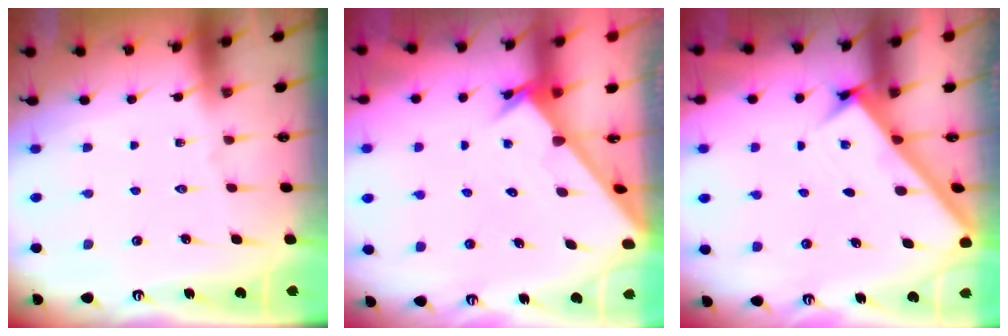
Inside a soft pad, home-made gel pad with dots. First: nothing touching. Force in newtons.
{"total": 2.5, "press": 2.5, "slide": 0.2}
{"total": 2.7, "press": 2.6, "slide": 0.4}